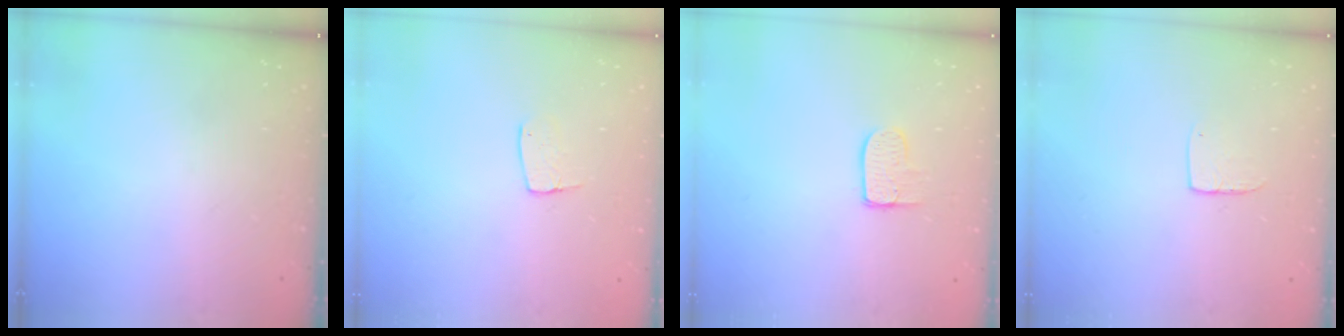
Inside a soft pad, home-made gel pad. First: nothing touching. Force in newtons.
{"total": 6.5, "press": 6.5, "slide": 0.4}
{"total": 6.8, "press": 6.7, "slide": 0.4}
{"total": 5.9, "press": 5.9, "slide": 0.5}